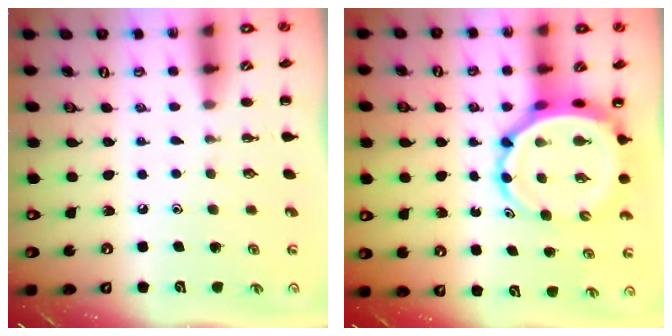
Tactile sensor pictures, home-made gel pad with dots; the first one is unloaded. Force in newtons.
{"total": 8.0, "press": 7.6, "slide": 2.7}